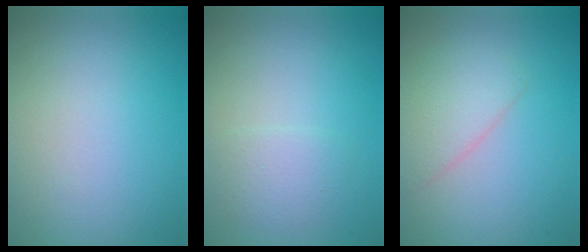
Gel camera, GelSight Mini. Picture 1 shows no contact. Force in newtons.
{"total": 1.8, "press": 1.8, "slide": 0.1}
{"total": 2.6, "press": 2.6, "slide": 0.1}